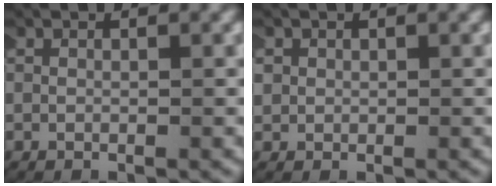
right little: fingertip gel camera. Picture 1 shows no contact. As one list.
[{"total": 1.8, "force": [0.3, 1.7, 0.6], "torque": [-0.024, 0.003, 0.003]}]